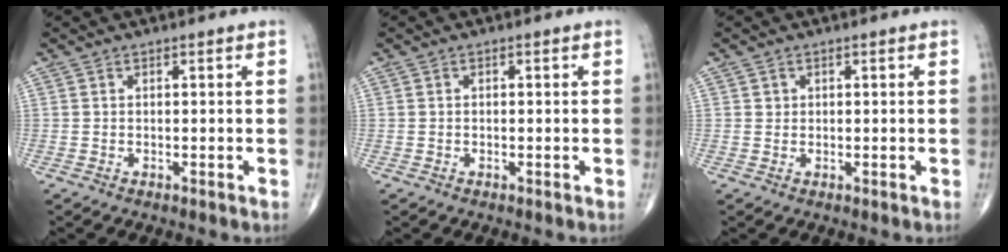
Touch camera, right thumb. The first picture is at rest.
{"total": 0.0}
{"total": 0.9, "force": [0.3, 0.8, 0.1], "torque": [0.006, 0.000, 0.004]}